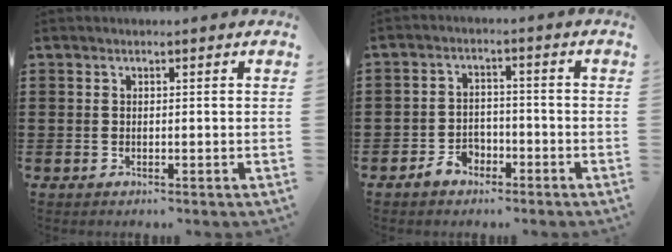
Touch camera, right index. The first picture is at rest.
{"total": 3.7, "force": [-2.5, 2.3, 1.4], "torque": [-0.035, 0.009, -0.053]}